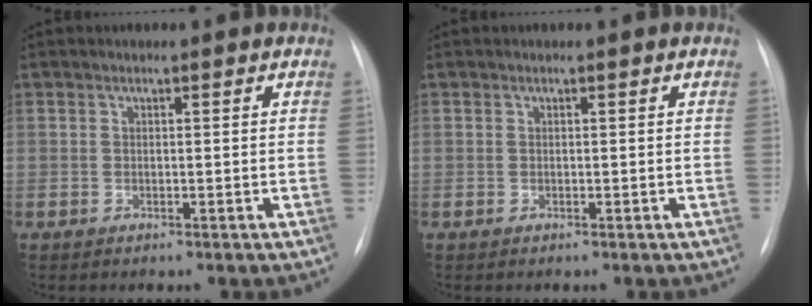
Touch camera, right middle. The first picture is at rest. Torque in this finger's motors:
{"motor_torque": [0.00, 0.00, 0.00, 0.00]}